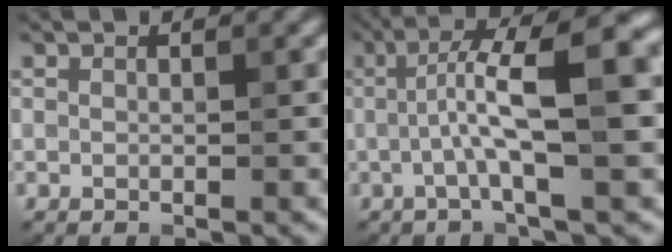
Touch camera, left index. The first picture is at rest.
{"total": 8.8, "force": [0.0, 1.9, 8.6], "torque": [-0.129, 0.022, -0.007]}